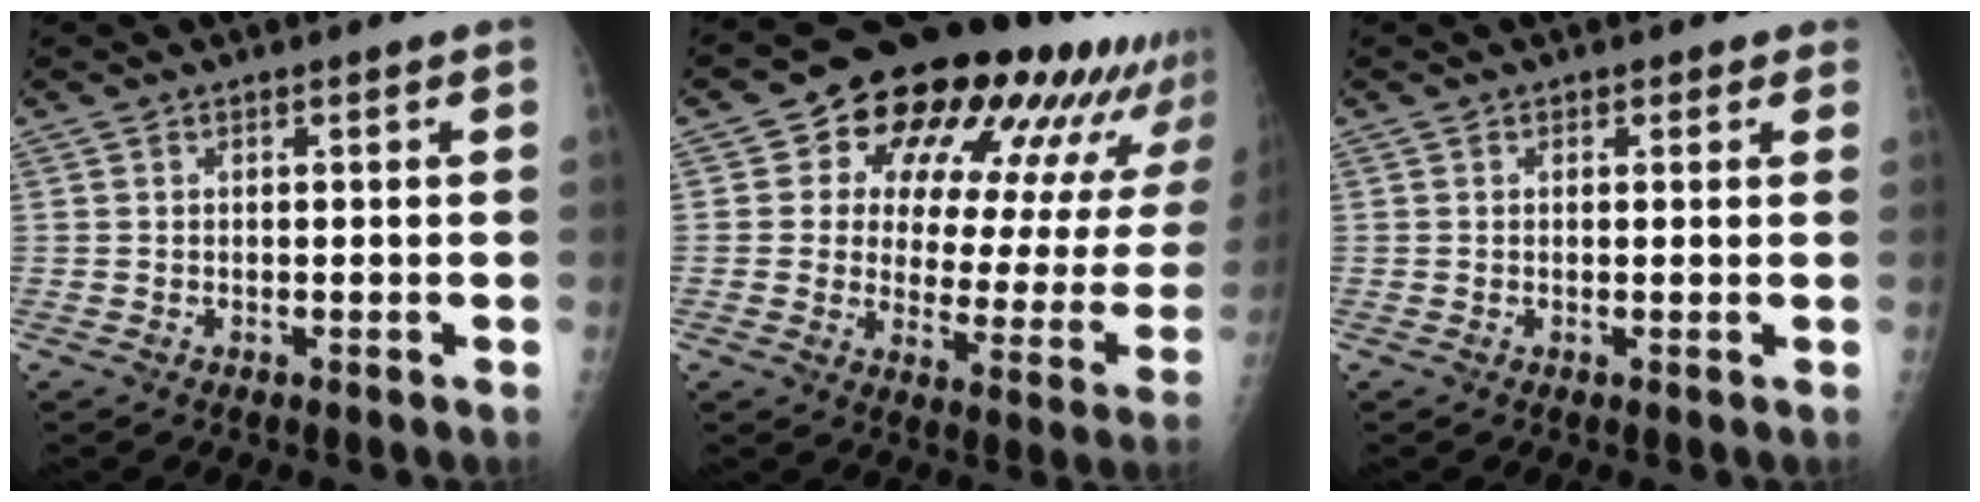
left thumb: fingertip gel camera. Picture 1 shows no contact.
{"total": 24.4, "force": [15.4, 11.4, 15.1], "torque": [-0.166, -0.046, 0.195]}
{"total": 1.3, "force": [0.8, 1.0, 0.3], "torque": [0.015, -0.002, 0.003]}